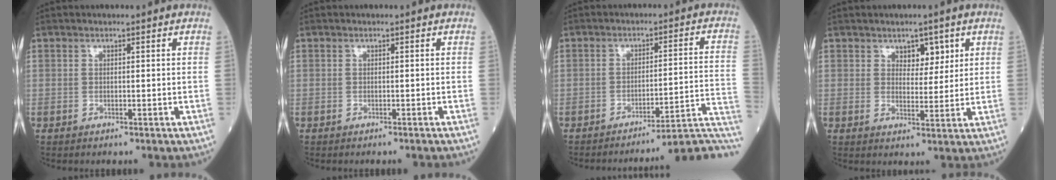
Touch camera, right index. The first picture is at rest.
{"total": 0.8, "force": [-0.8, 0.0, 0.3], "torque": [-0.002, 0.000, -0.013]}
{"total": 11.6, "force": [-10.6, -1.7, 4.3], "torque": [-0.016, 0.018, -0.137]}
{"total": 3.8, "force": [2.0, 2.1, 2.3], "torque": [-0.026, 0.001, 0.032]}